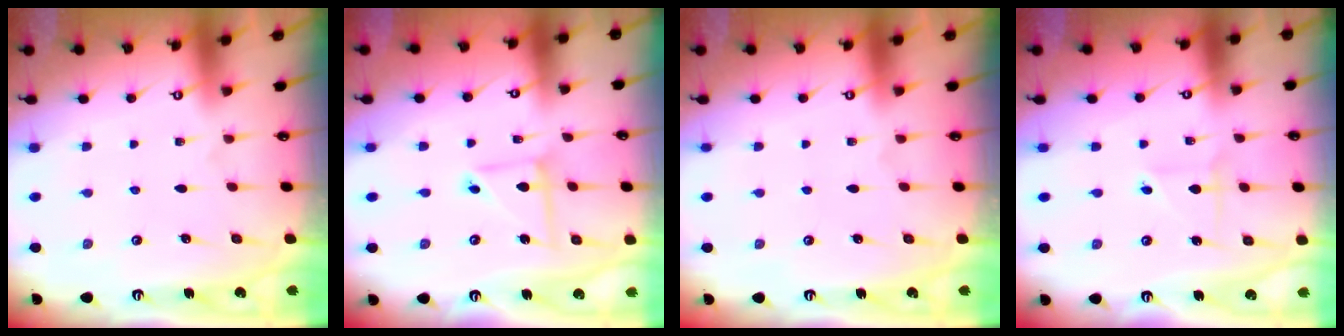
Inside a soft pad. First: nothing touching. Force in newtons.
{"total": 5.8, "press": 5.8, "slide": 0.6}
{"total": 0.0}
{"total": 2.7, "press": 2.7, "slide": 0.1}